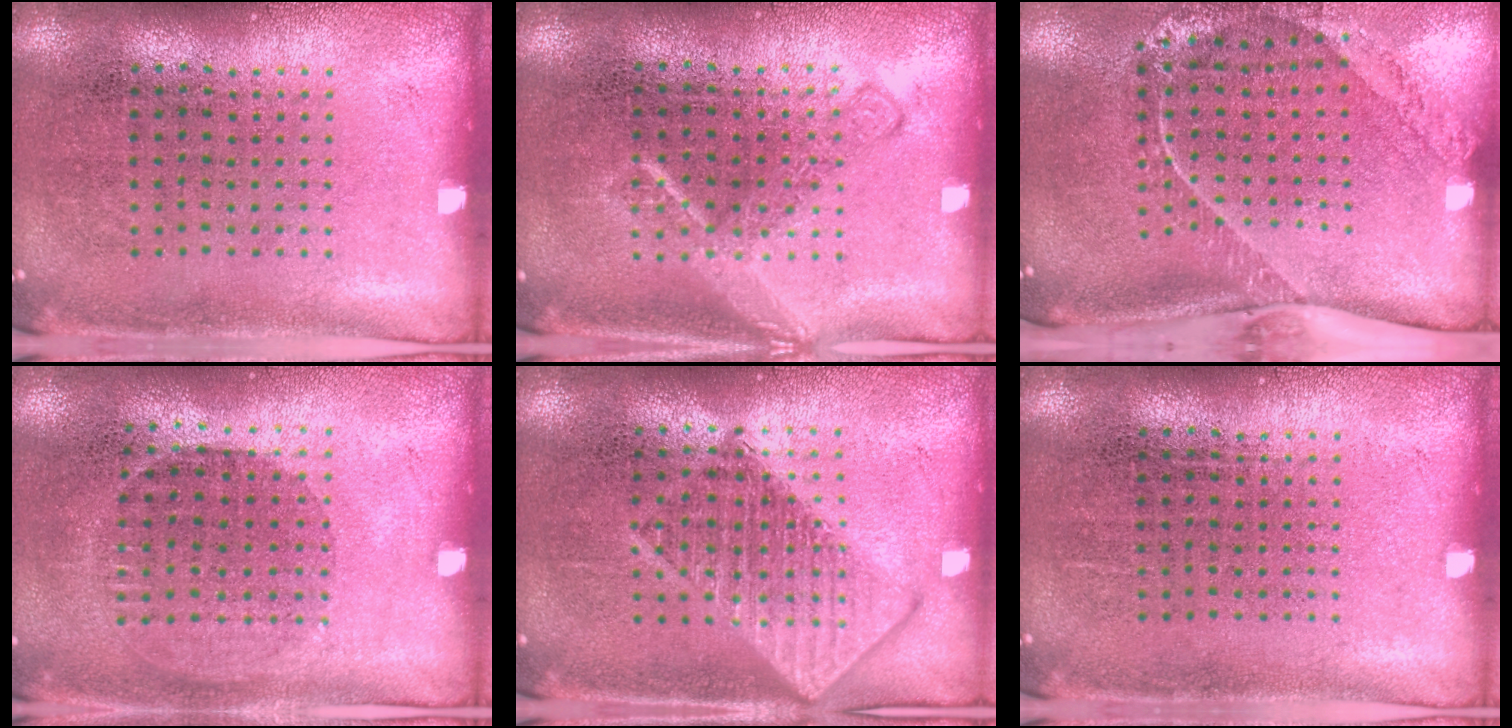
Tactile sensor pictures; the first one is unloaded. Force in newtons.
{"total": 2.1, "press": 2.1, "slide": 0.3}
{"total": 2.4, "press": 1.7, "slide": 1.8}
{"total": 1.0, "press": 0.8, "slide": 0.5}
{"total": 2.9, "press": 2.9, "slide": 0.5}
{"total": 0.0}